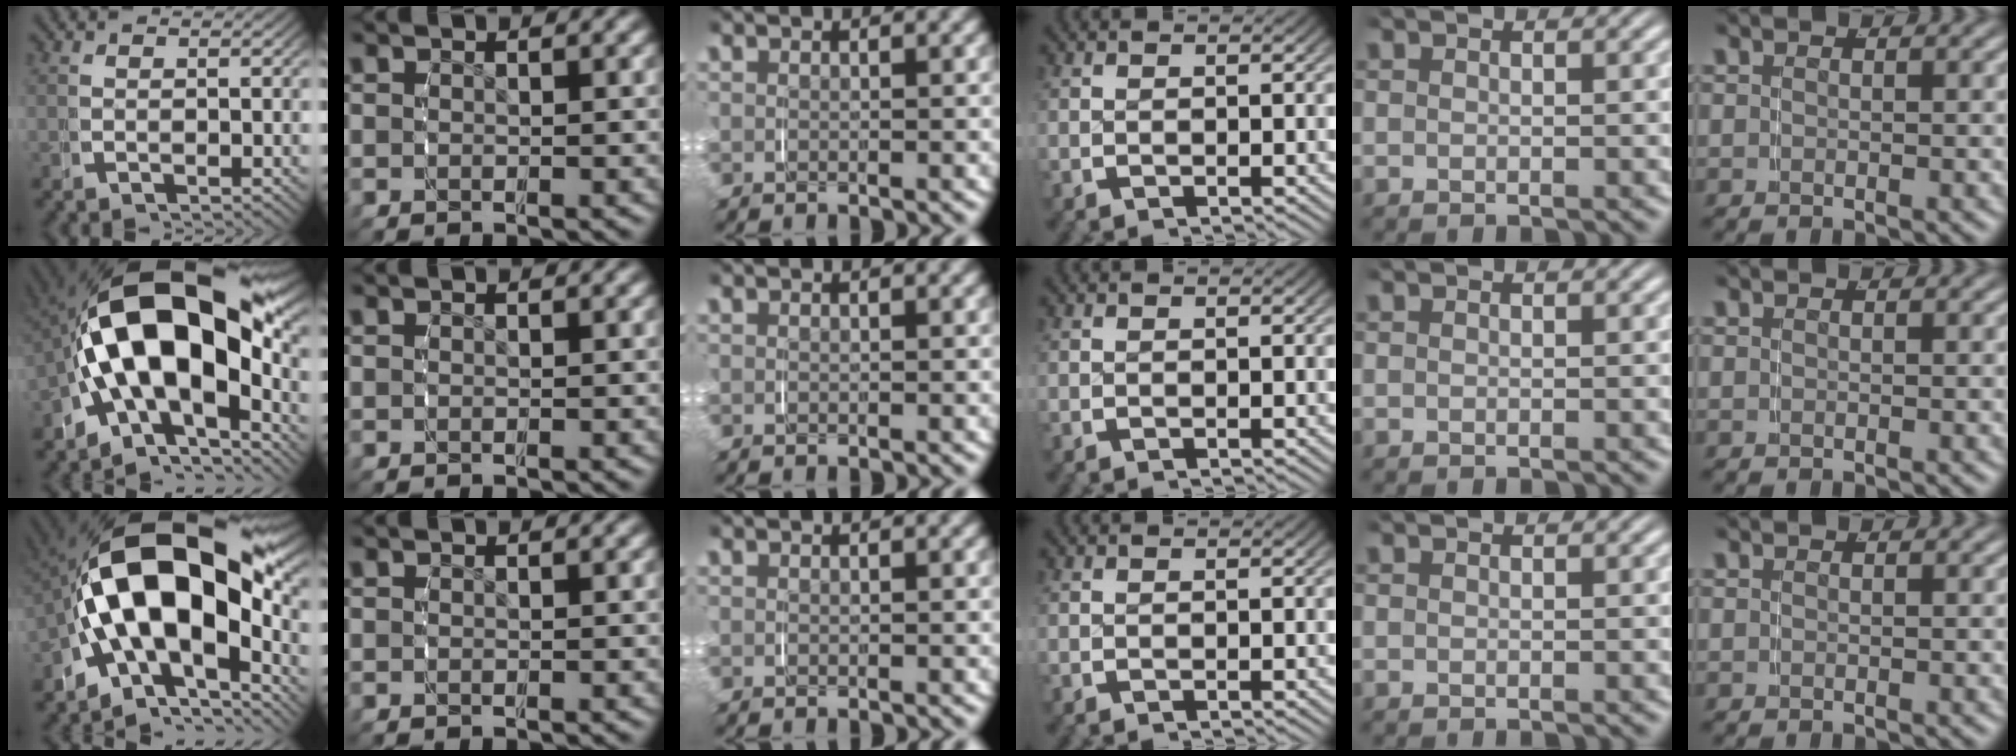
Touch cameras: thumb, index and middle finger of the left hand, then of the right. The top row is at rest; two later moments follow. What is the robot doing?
{"motion": "grasp_and_lifting", "object": "phone"}